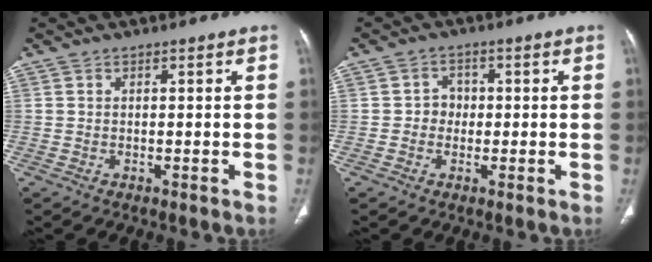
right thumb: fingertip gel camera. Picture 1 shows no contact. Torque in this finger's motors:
{"motor_torque": [-0.18, 0.33, 0.23, 0.08, 0.00]}